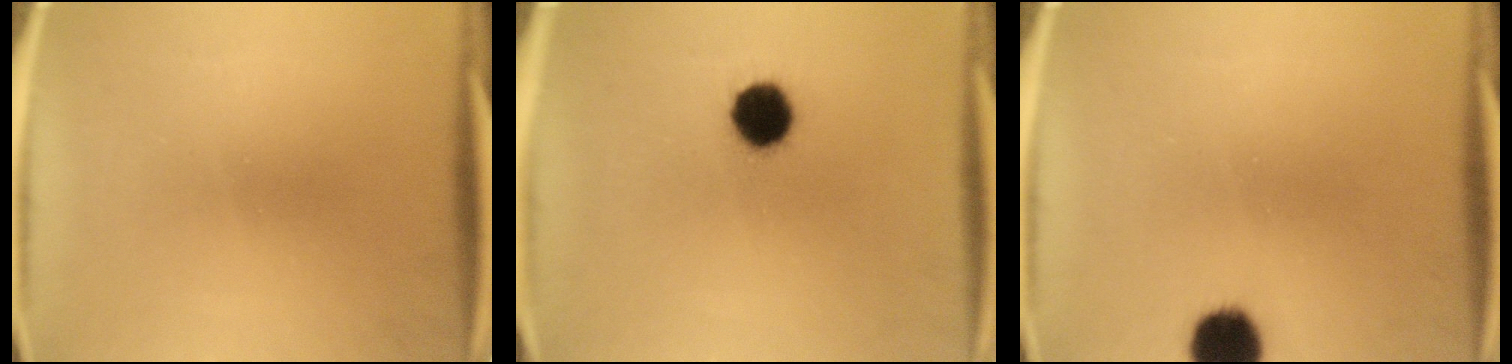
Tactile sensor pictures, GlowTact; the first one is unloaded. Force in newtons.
{"total": 8.7}
{"total": 7.8}